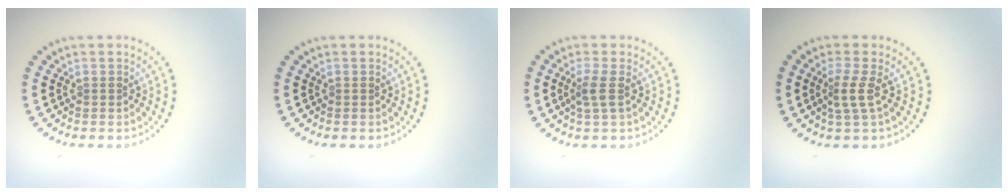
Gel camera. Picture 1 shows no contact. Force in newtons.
{"total": 0.0}
{"total": 1.6, "press": 1.3, "slide": 1.0}
{"total": 2.1, "press": 1.5, "slide": 1.5}